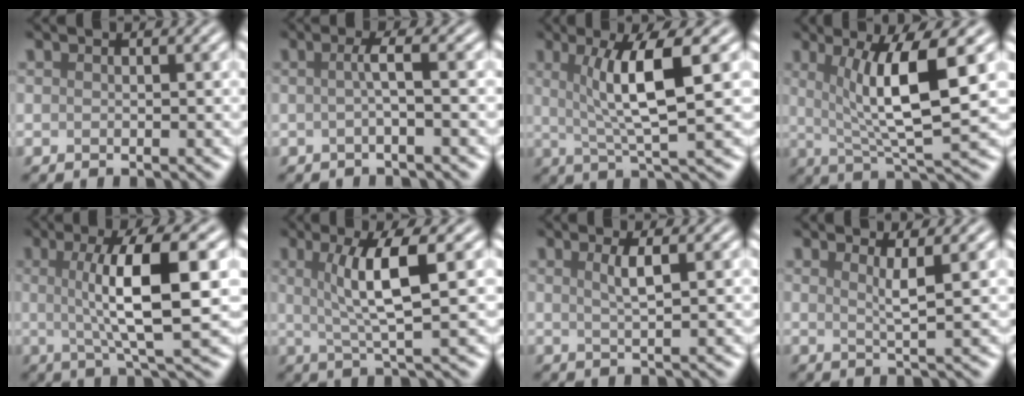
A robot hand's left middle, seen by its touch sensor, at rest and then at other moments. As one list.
[{"total": 2.1, "force": [-0.1, 0.4, 2.1], "torque": [-0.035, -0.001, -0.007]}, {"total": 6.6, "force": [1.4, 1.3, 6.3], "torque": [-0.105, 0.003, 0.027]}, {"total": 7.9, "force": [1.6, 1.7, 7.5], "torque": [-0.118, -0.007, 0.030]}, {"total": 8.5, "force": [0.9, 2.0, 8.2], "torque": [-0.118, 0.004, 0.014]}, {"total": 5.7, "force": [1.2, 1.0, 5.4], "torque": [-0.094, 0.004, 0.025]}, {"total": 2.1, "force": [0.7, 0.5, 1.9], "torque": [-0.031, 0.001, 0.008]}, {"total": 2.2, "force": [0.9, 0.5, 2.0], "torque": [-0.029, -0.004, 0.010]}]